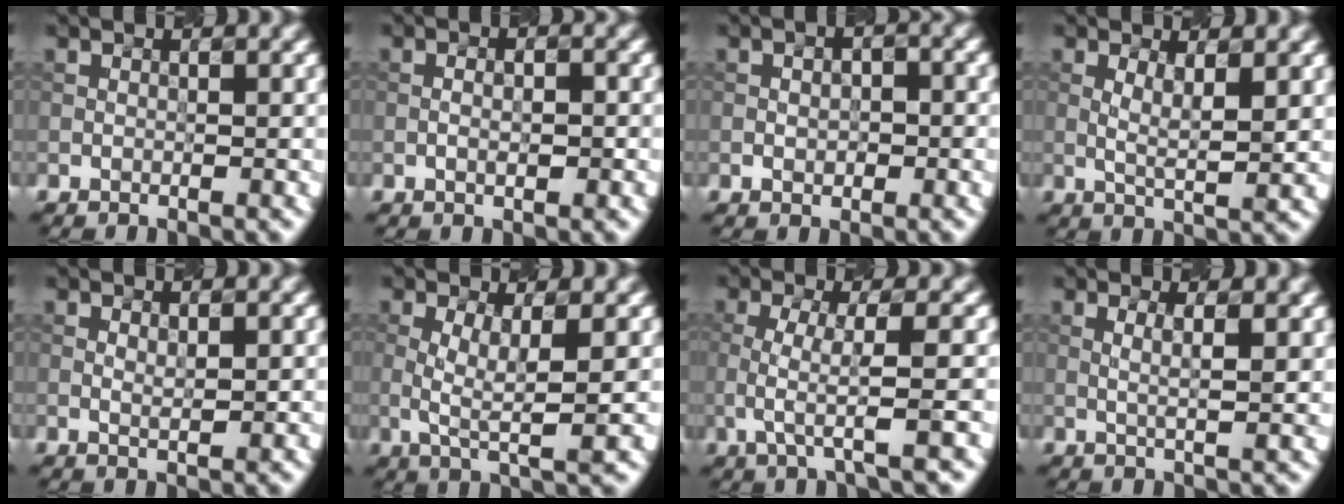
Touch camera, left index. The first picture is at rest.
{"total": 1.5, "force": [-0.3, 0.4, 1.4], "torque": [-0.008, -0.002, -0.006]}
{"total": 1.9, "force": [-0.4, 1.0, 1.5], "torque": [-0.026, 0.008, 0.001]}
{"total": 2.6, "force": [0.6, 0.4, 2.5], "torque": [-0.051, -0.003, 0.021]}
{"total": 0.8, "force": [0.2, 0.0, 0.8], "torque": [-0.020, 0.004, 0.010]}
{"total": 3.8, "force": [-0.1, 0.7, 3.8], "torque": [-0.082, 0.000, 0.005]}
{"total": 3.8, "force": [-0.9, 0.7, 3.6], "torque": [-0.073, 0.004, -0.012]}
{"total": 2.4, "force": [0.6, 0.5, 2.3], "torque": [-0.038, 0.003, 0.016]}